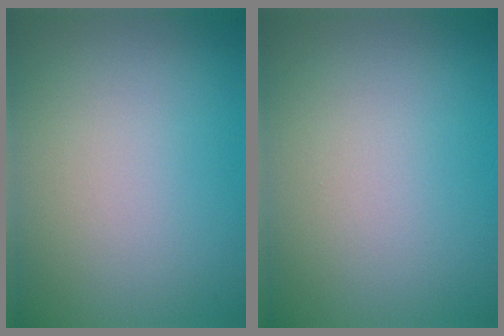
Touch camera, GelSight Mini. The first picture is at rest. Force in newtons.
{"total": 0.0}